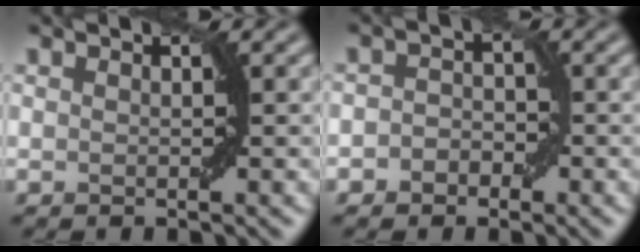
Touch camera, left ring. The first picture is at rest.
{"total": 1.9, "force": [-0.9, 1.5, 0.7], "torque": [0.000, 0.004, -0.023]}